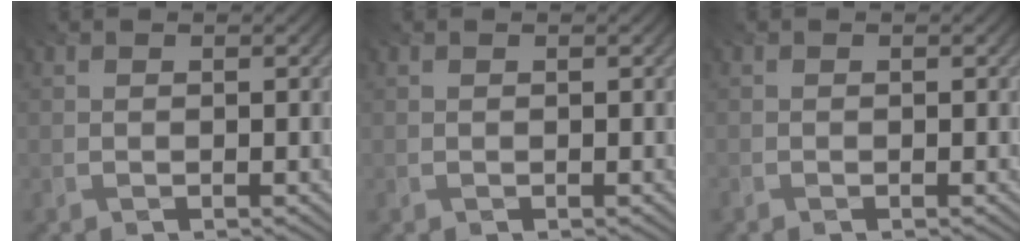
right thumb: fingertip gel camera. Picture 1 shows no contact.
{"total": 0.0}
{"total": 0.5, "force": [-0.5, 0.3, 0.0], "torque": [0.000, 0.002, -0.009]}